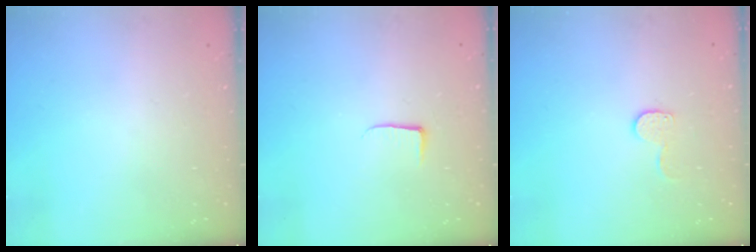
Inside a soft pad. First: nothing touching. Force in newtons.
{"total": 3.8, "press": 3.8, "slide": 0.5}
{"total": 6.8, "press": 6.7, "slide": 0.6}